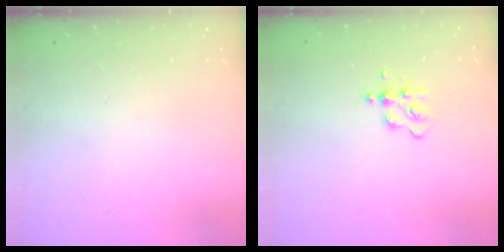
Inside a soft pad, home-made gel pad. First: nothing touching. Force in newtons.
{"total": 3.8, "press": 3.8, "slide": 0.4}